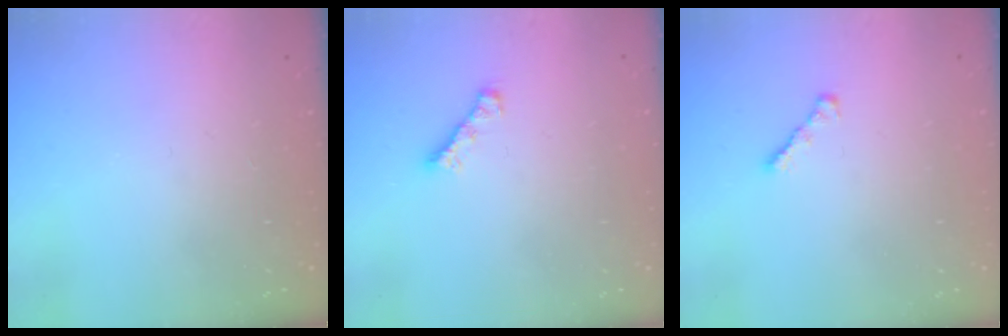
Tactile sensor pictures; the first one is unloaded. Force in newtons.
{"total": 1.9, "press": 1.8, "slide": 0.6}
{"total": 2.4, "press": 2.3, "slide": 0.6}